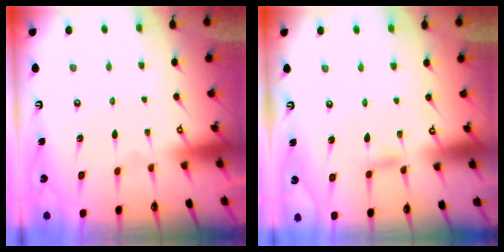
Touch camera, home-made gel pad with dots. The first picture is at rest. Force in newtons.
{"total": 5.3, "press": 5.3, "slide": 0.5}